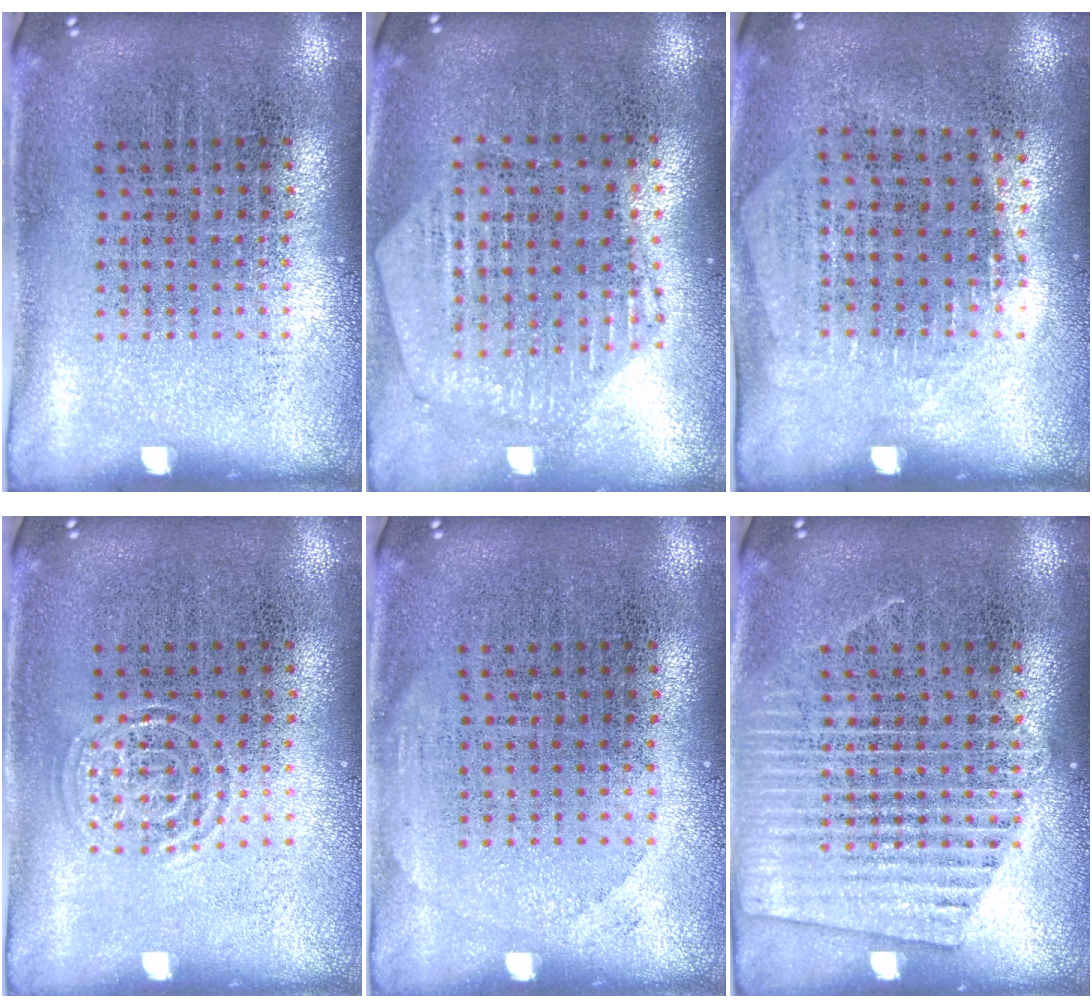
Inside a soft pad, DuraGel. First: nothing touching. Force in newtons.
{"total": 1.3, "press": 1.2, "slide": 0.2}
{"total": 1.3, "press": 1.2, "slide": 0.6}
{"total": 1.4, "press": 1.4, "slide": 0.3}
{"total": 0.8, "press": 0.8, "slide": 0.2}
{"total": 2.4, "press": 2.4, "slide": 0.2}